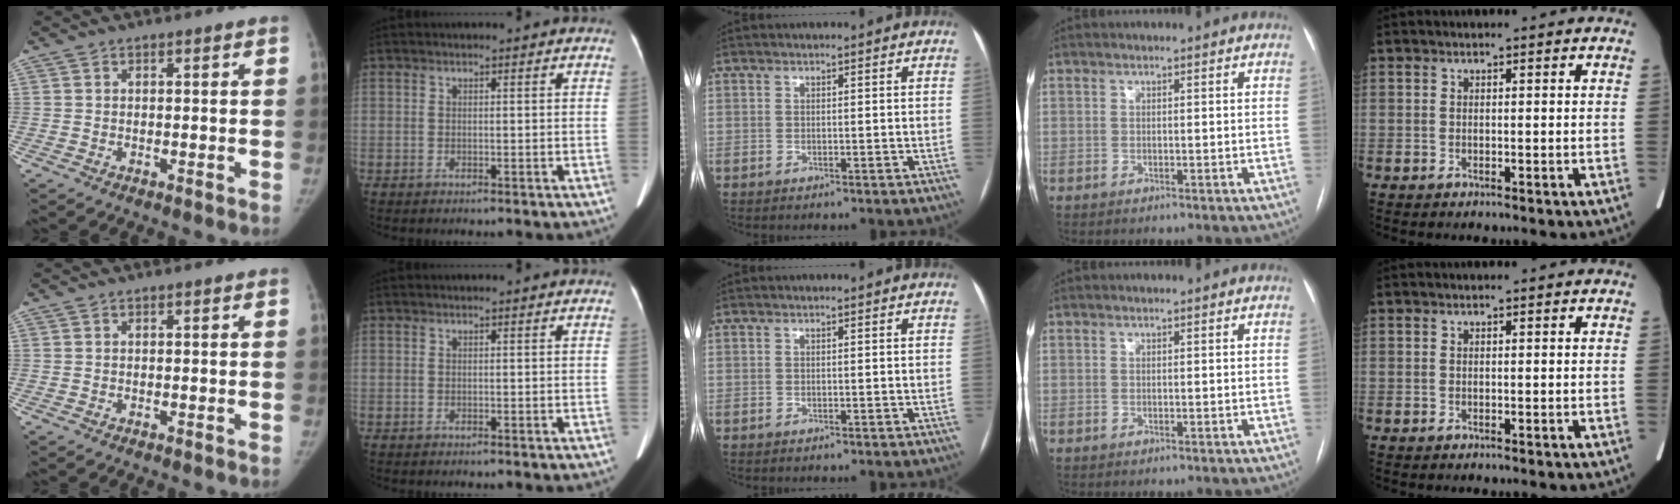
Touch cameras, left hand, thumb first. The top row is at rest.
{}